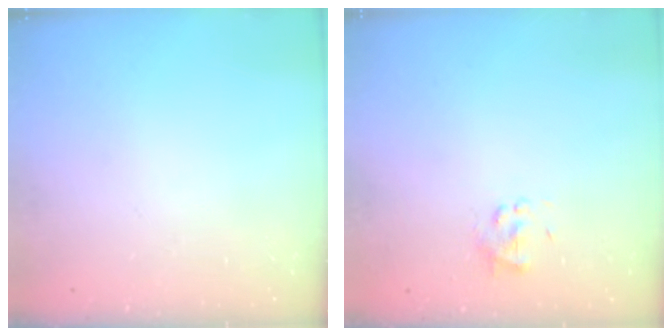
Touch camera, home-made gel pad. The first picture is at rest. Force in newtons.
{"total": 2.5, "press": 2.5, "slide": 0.6}